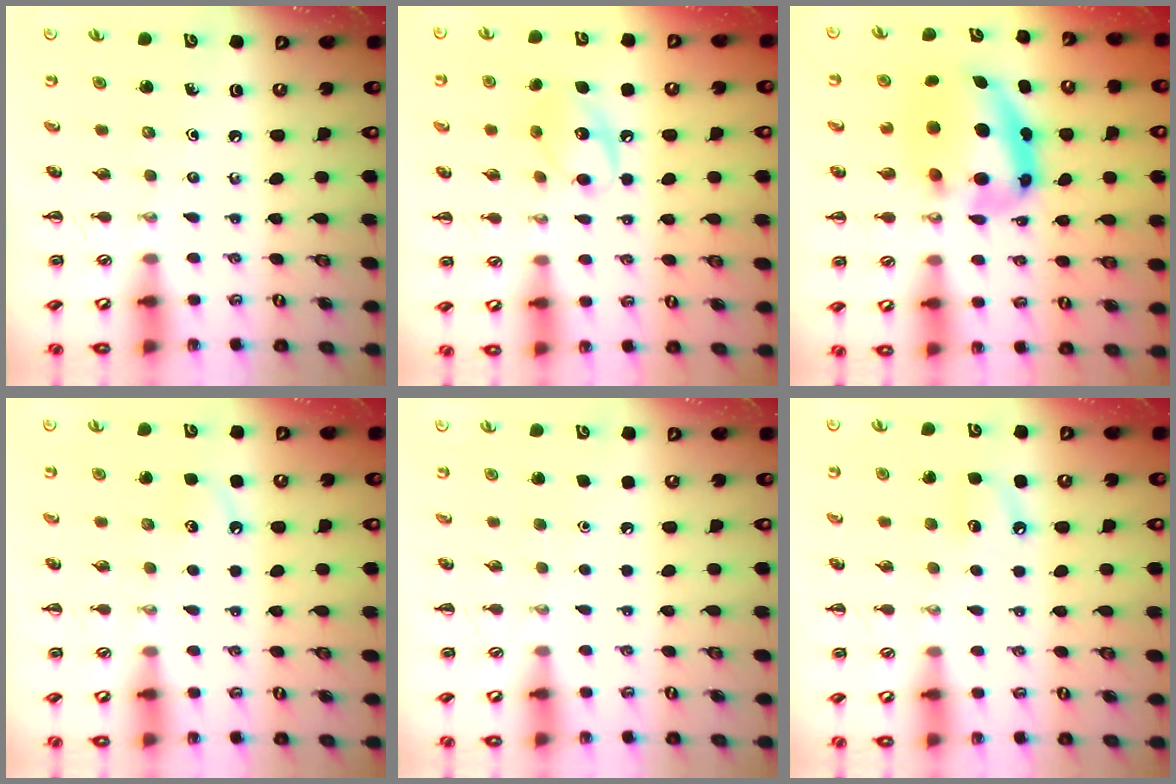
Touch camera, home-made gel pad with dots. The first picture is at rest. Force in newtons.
{"total": 10.7, "press": 10.6, "slide": 0.8}
{"total": 10.2, "press": 9.9, "slide": 2.4}
{"total": 3.0, "press": 2.9, "slide": 0.9}
{"total": 1.7, "press": 1.7, "slide": 0.1}
{"total": 5.1, "press": 4.9, "slide": 1.6}